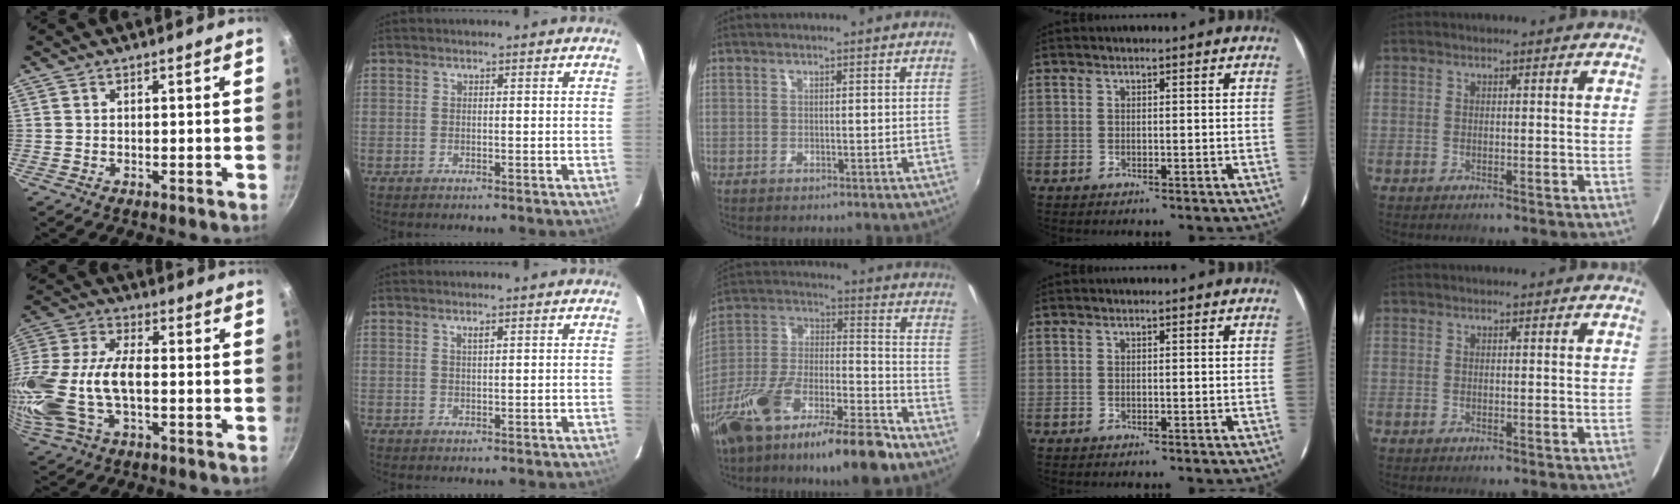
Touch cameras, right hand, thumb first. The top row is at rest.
{"thumb": {"total": 20.1, "force": [-2.7, 10.5, 17.0], "torque": [-0.376, 0.011, -0.060]}, "index": {"total": 0.8, "force": [0.5, 0.1, 0.7], "torque": [-0.012, 0.002, 0.010]}, "middle": {"total": 22.8, "force": [-15.2, 5.8, 16.0], "torque": [-0.288, -0.017, -0.263]}}